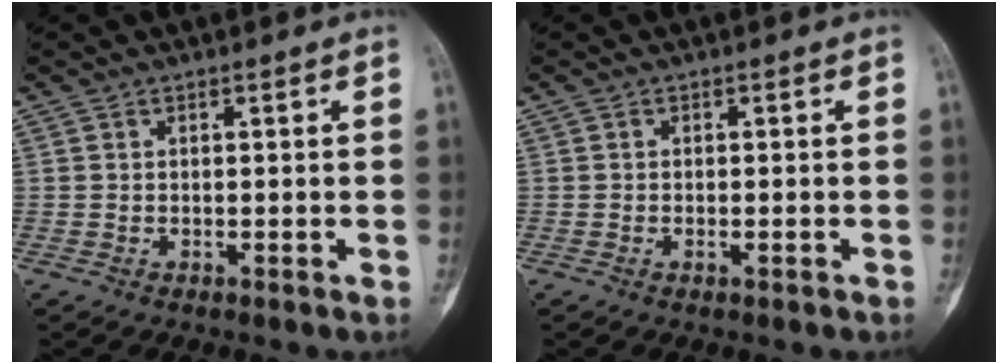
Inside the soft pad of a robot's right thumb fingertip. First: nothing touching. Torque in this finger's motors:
{"motor_torque": [-0.55, 0.17, 0.04, 0.00, -0.07]}